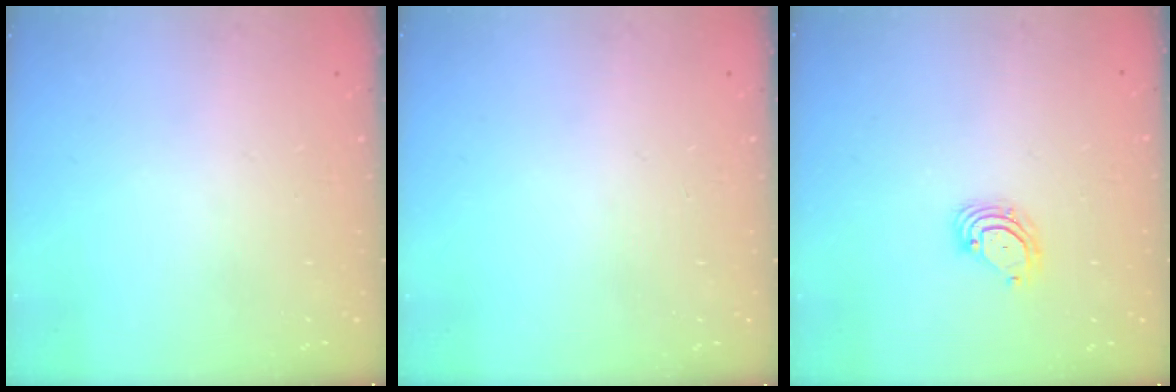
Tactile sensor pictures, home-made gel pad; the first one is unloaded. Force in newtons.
{"total": 0.0}
{"total": 3.9, "press": 3.9, "slide": 0.3}